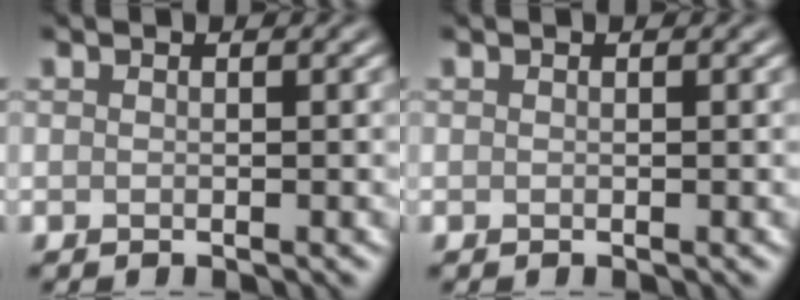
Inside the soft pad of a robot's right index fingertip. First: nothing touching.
{"total": 0.0}